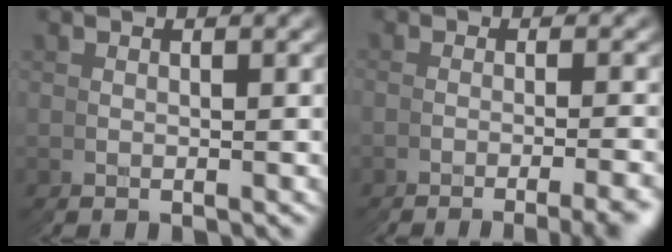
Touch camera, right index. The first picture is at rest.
{"total": 2.9, "force": [-2.1, -2.0, 0.5], "torque": [-0.002, 0.017, -0.042]}